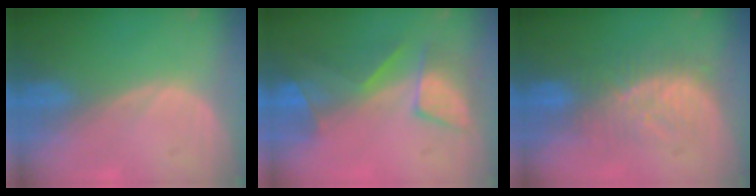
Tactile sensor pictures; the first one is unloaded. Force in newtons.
{"total": 7.7, "press": 7.6, "slide": 1.4}
{"total": 7.9, "press": 7.8, "slide": 1.6}